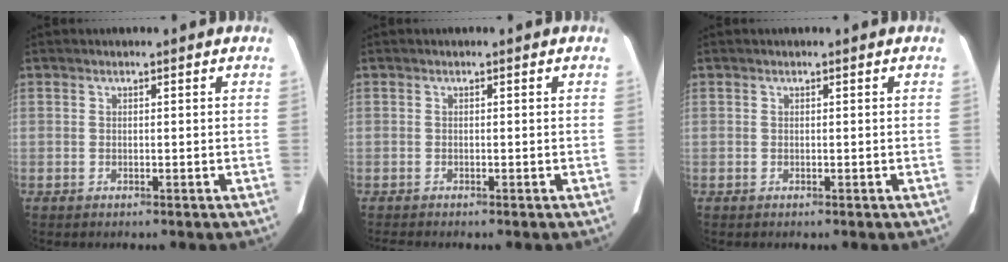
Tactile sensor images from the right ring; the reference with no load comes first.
{"total": 0.7, "force": [-0.7, -0.2, 0.1], "torque": [-0.009, -0.006, -0.013]}
{"total": 0.0}